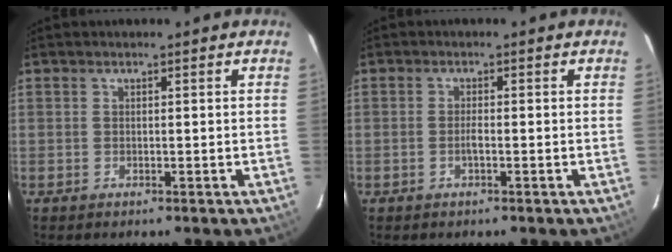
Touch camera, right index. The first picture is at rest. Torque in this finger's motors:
{"motor_torque": [0.46, 0.04, 0.17, 0.04]}